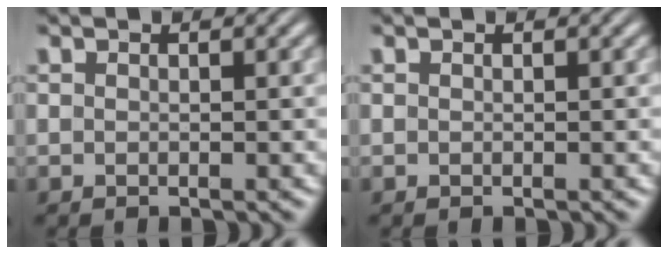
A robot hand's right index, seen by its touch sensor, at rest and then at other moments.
{"total": 0.0}